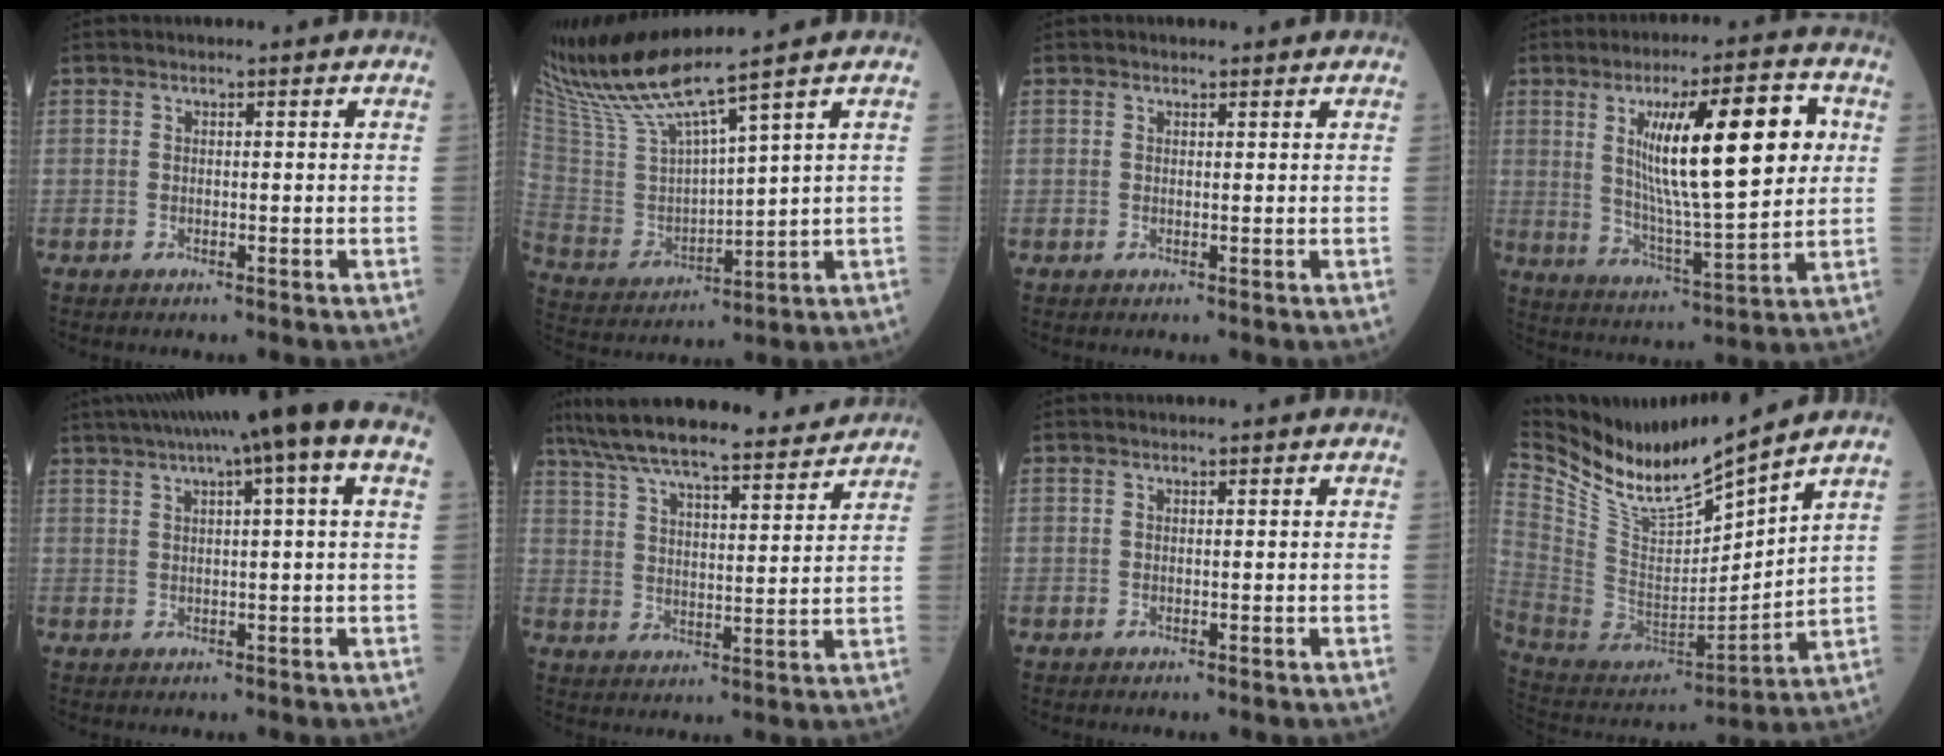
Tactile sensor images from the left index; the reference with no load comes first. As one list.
[{"total": 12.3, "force": [10.4, -1.7, 6.3], "torque": [-0.140, -0.008, 0.214]}, {"total": 0.9, "force": [0.8, 0.3, 0.2], "torque": [-0.008, 0.003, 0.009]}, {"total": 16.9, "force": [4.1, 2.6, 16.1], "torque": [-0.274, 0.003, 0.068]}, {"total": 13.9, "force": [8.2, 0.5, 11.2], "torque": [-0.186, 0.050, 0.110]}, {"total": 18.7, "force": [16.8, 1.7, 8.0], "torque": [-0.142, 0.019, 0.256]}, {"total": 0.0}, {"total": 13.4, "force": [12.0, 0.8, 5.9], "torque": [-0.132, -0.019, 0.250]}]